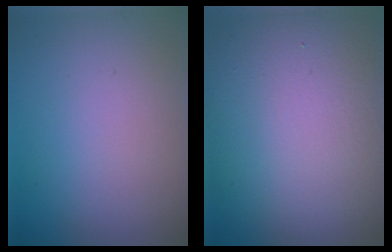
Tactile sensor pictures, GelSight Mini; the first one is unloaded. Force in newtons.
{"total": 15.9, "press": 15.9, "slide": 1.0}